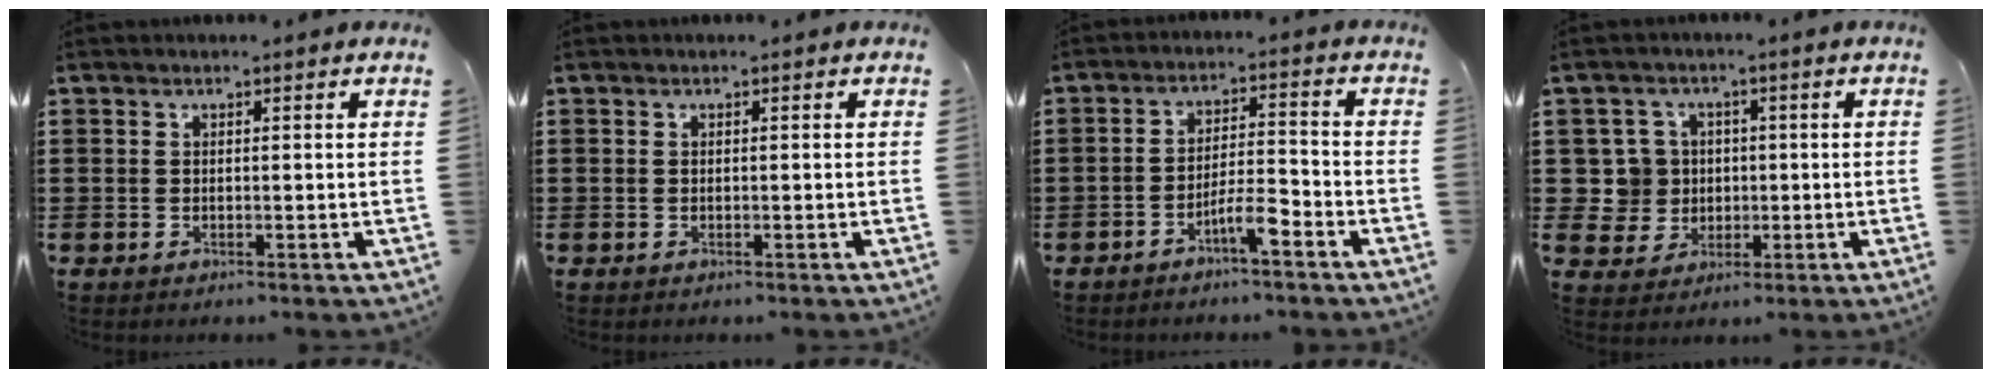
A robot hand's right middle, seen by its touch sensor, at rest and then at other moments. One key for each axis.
{"total": 0.0}
{"total": 5.2, "fx": -3.5, "fy": 0.8, "fz": 3.8, "tx": -0.079, "ty": 0.002, "tz": -0.068}
{"total": 6.3, "fx": 0.3, "fy": 6.2, "fz": 1.4, "tx": -0.055, "ty": 0.018, "tz": 0.009}